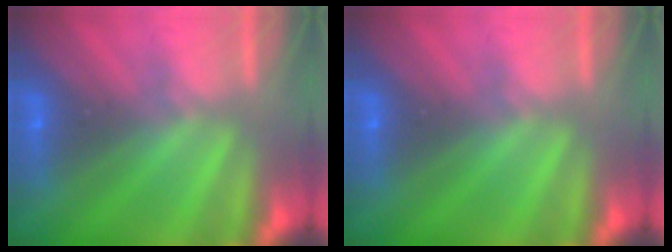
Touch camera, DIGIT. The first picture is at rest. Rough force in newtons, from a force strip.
{"total": 0.0}